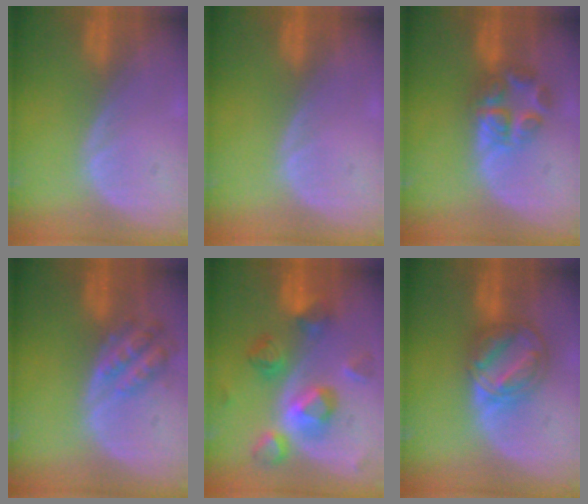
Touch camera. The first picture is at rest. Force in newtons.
{"total": 0.0}
{"total": 5.6, "press": 5.5, "slide": 1.0}
{"total": 6.0, "press": 5.5, "slide": 2.4}
{"total": 8.9, "press": 8.9, "slide": 0.4}
{"total": 8.1, "press": 7.0, "slide": 4.2}